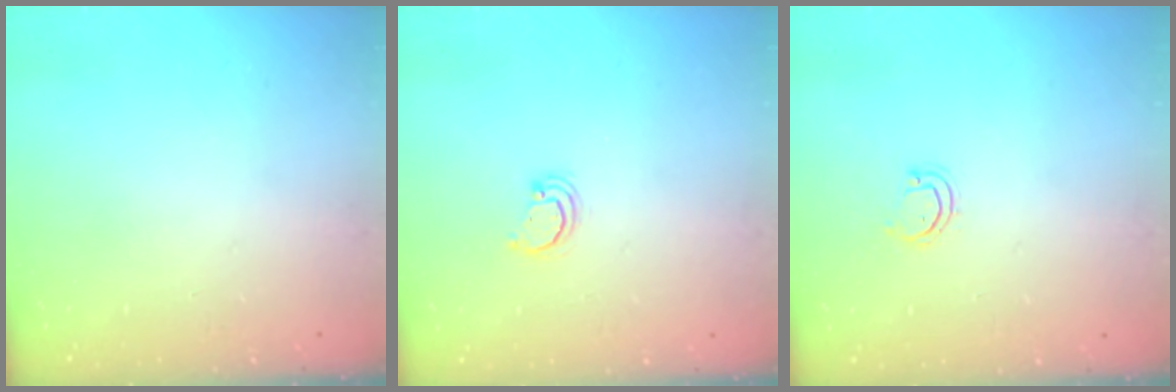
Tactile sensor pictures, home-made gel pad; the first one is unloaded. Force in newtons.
{"total": 2.5, "press": 2.5, "slide": 0.3}
{"total": 3.4, "press": 3.4, "slide": 0.2}